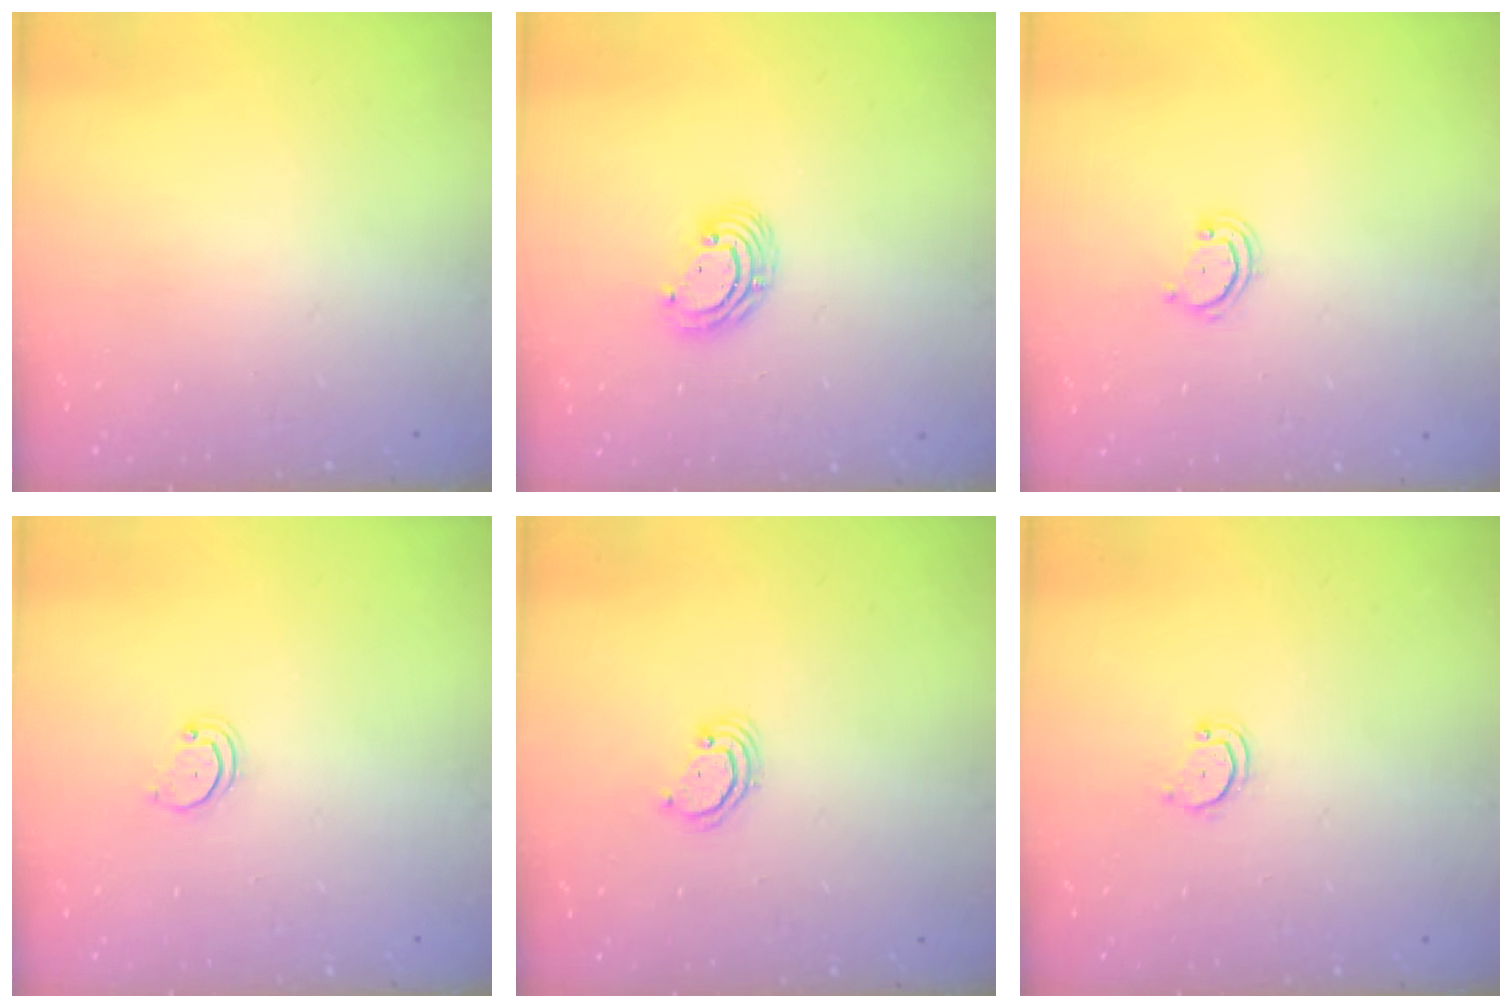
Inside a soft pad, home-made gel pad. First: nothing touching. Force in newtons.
{"total": 5.8, "press": 5.8, "slide": 0.4}
{"total": 2.6, "press": 2.6, "slide": 0.3}
{"total": 2.2, "press": 2.2, "slide": 0.2}
{"total": 2.6, "press": 2.6, "slide": 0.2}
{"total": 3.0, "press": 3.0, "slide": 0.2}